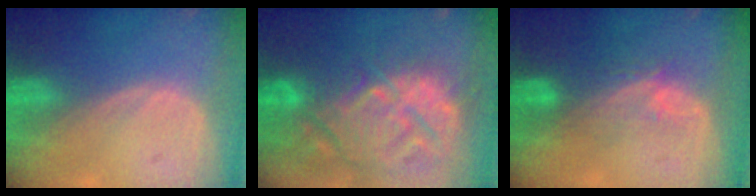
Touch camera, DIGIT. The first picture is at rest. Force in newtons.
{"total": 14.9, "press": 12.8, "slide": 7.7}
{"total": 4.5, "press": 4.3, "slide": 1.5}